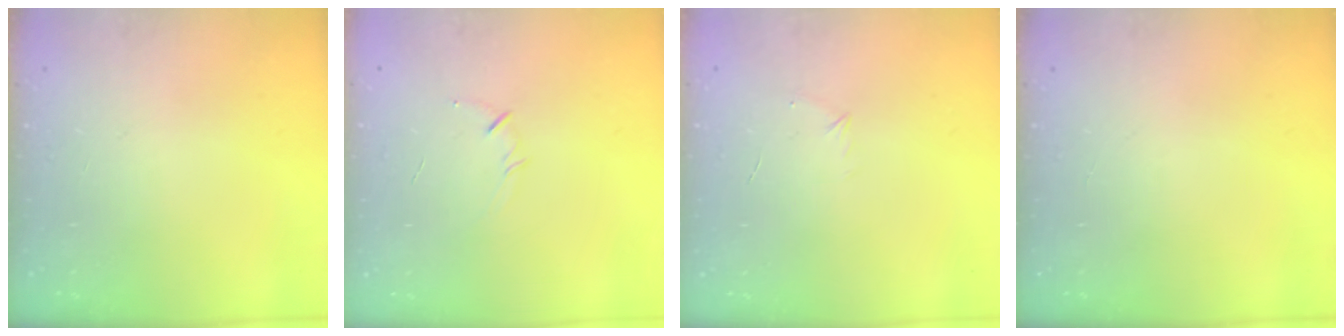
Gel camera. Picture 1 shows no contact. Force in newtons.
{"total": 3.9, "press": 3.8, "slide": 0.9}
{"total": 4.0, "press": 3.9, "slide": 1.2}
{"total": 0.0}